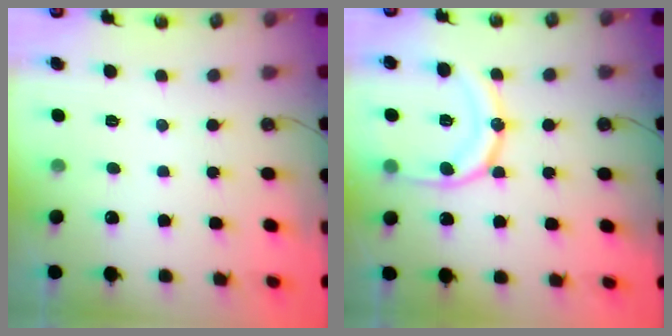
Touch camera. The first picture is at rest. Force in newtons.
{"total": 15.8, "press": 15.7, "slide": 1.7}